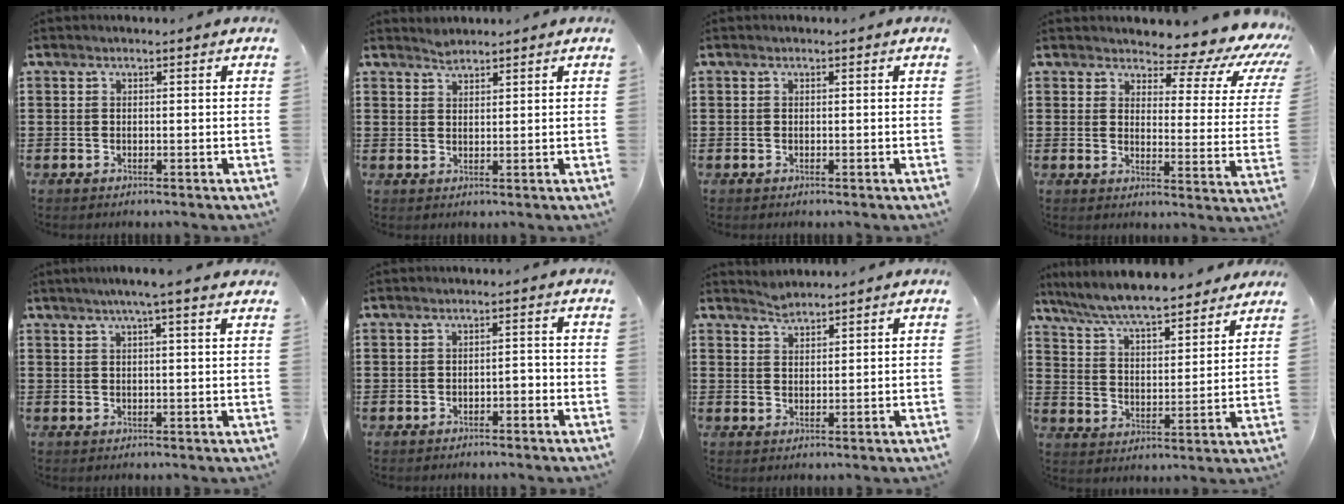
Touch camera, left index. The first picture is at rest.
{"total": 1.8, "force": [1.7, 0.4, 0.3], "torque": [-0.010, 0.000, 0.033]}
{"total": 0.0}
{"total": 5.6, "force": [4.6, 1.9, 2.7], "torque": [-0.045, -0.040, 0.070]}
{"total": 3.1, "force": [2.3, -0.3, 2.1], "torque": [-0.046, 0.001, 0.040]}
{"total": 1.5, "force": [-1.1, 0.4, 0.9], "torque": [-0.021, 0.001, -0.023]}
{"total": 1.9, "force": [1.9, 0.2, 0.1], "torque": [-0.006, 0.001, 0.038]}
{"total": 7.7, "force": [7.1, 0.7, 2.8], "torque": [-0.084, -0.038, 0.125]}